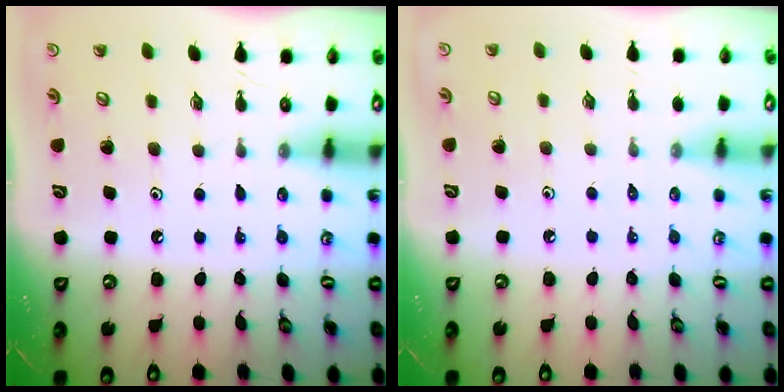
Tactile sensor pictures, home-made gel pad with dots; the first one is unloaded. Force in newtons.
{"total": 0.0}